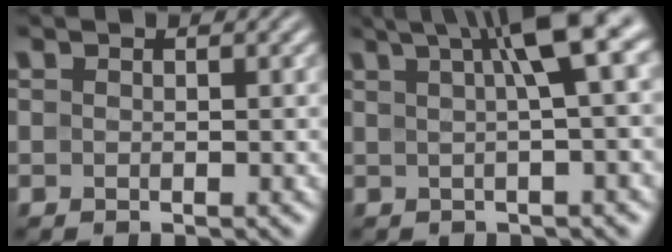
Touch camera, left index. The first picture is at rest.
{"total": 6.7, "force": [2.4, 1.2, 6.1], "torque": [-0.069, 0.027, 0.033]}